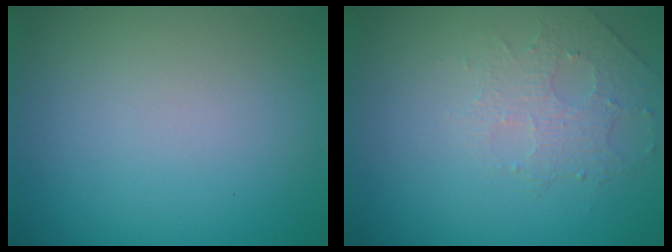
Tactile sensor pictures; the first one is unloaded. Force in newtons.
{"total": 1.6, "press": 1.2, "slide": 1.0}